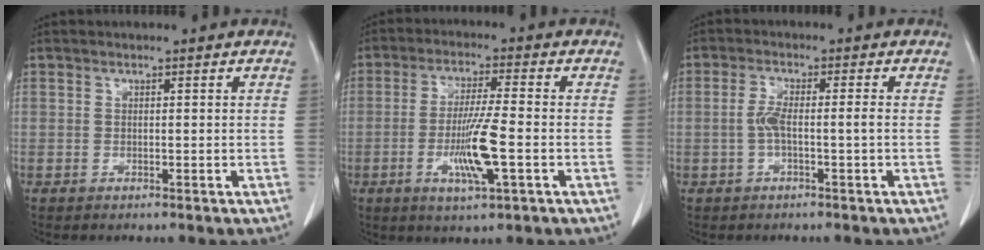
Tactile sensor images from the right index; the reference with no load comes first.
{"total": 9.0, "force": [-2.5, 0.3, 8.7], "torque": [-0.166, -0.010, -0.045]}
{"total": 3.5, "force": [-0.7, 0.2, 3.4], "torque": [-0.070, 0.011, -0.012]}